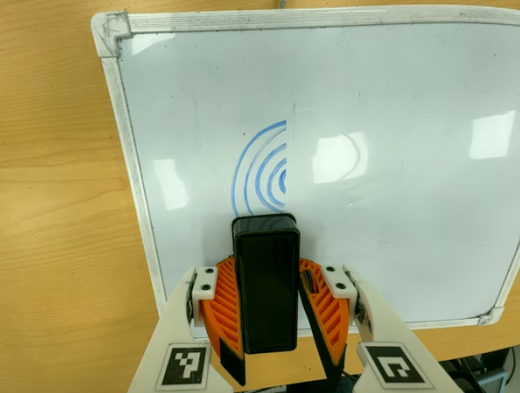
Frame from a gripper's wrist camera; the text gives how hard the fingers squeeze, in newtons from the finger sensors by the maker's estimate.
{"total": 7.5, "left": 8.4, "right": 6.7}